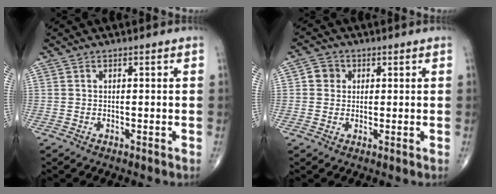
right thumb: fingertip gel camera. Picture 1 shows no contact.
{"total": 3.4, "force": [0.7, 3.1, 1.1], "torque": [0.001, 0.003, 0.006]}